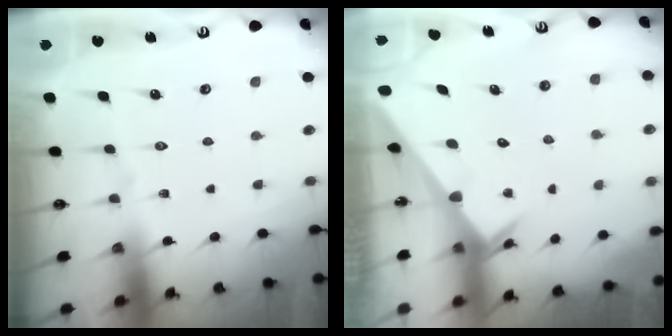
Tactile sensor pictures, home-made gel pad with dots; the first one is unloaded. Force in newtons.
{"total": 3.3, "press": 3.3, "slide": 0.3}